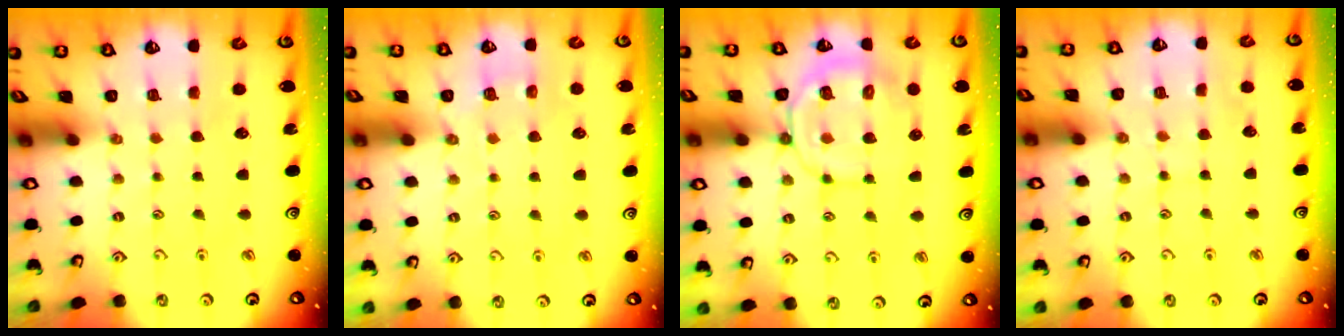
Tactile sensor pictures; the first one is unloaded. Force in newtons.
{"total": 3.0, "press": 2.6, "slide": 1.5}
{"total": 12.1, "press": 12.0, "slide": 1.6}
{"total": 5.7, "press": 5.6, "slide": 0.6}